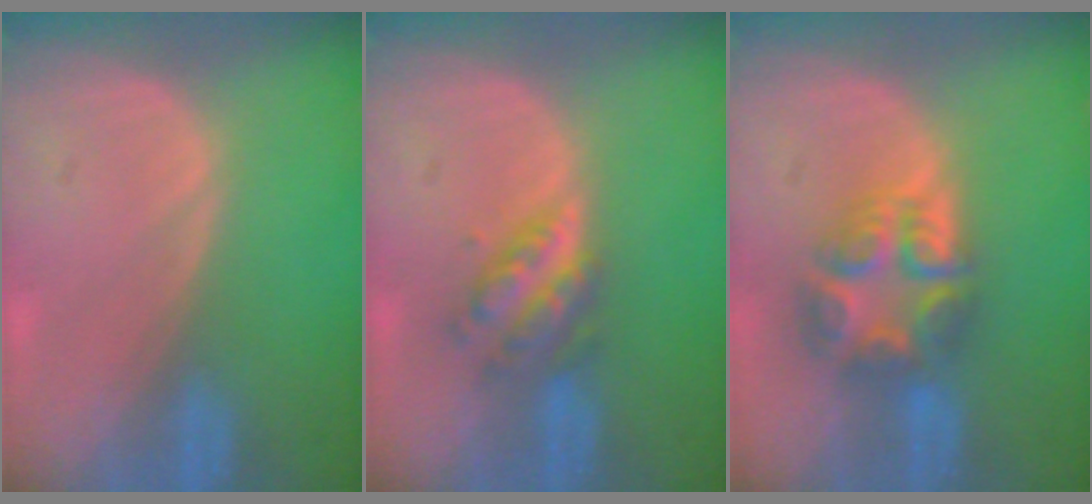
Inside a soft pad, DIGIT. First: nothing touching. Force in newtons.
{"total": 4.7, "press": 4.6, "slide": 1.2}
{"total": 7.7, "press": 6.7, "slide": 3.7}